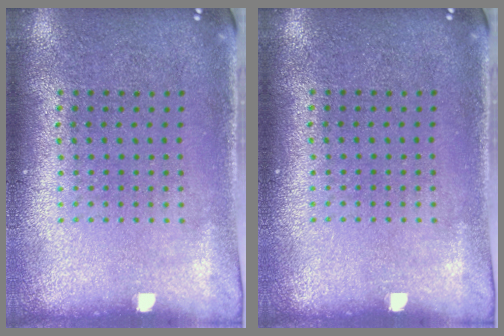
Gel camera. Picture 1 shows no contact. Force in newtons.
{"total": 0.0}